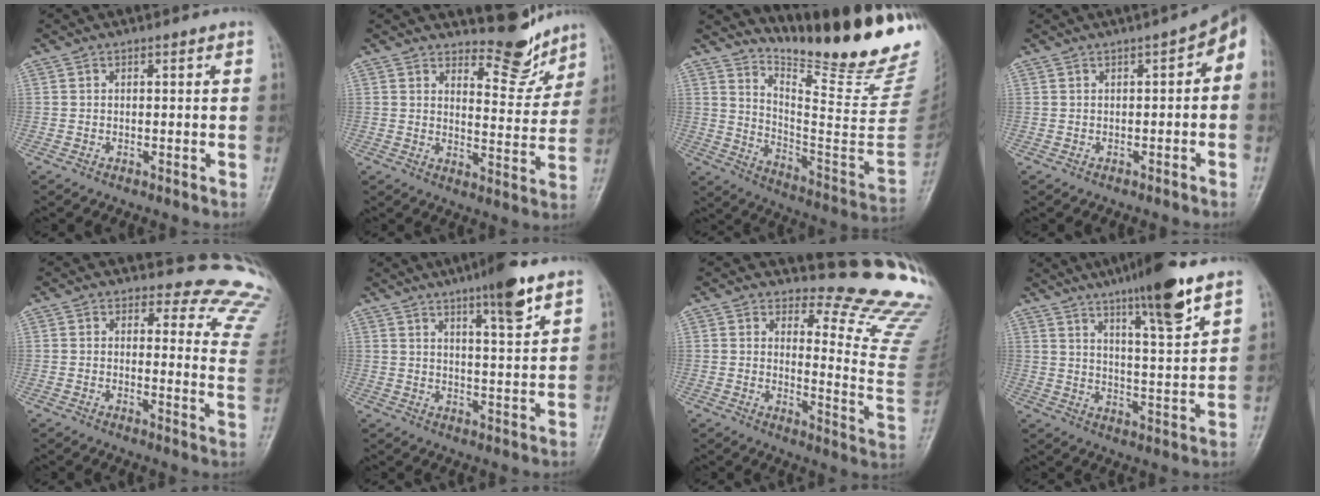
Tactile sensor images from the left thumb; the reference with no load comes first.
{"total": 8.2, "force": [7.3, 2.8, 2.3], "torque": [-0.003, -0.069, 0.106]}
{"total": 23.8, "force": [20.0, 2.2, 12.8], "torque": [-0.165, -0.176, 0.292]}
{"total": 5.2, "force": [0.1, 2.2, 4.7], "torque": [-0.041, 0.027, -0.010]}
{"total": 14.6, "force": [14.0, 3.9, 0.1], "torque": [0.061, -0.153, 0.108]}
{"total": 8.8, "force": [5.6, 1.2, 6.6], "torque": [-0.094, -0.030, 0.084]}
{"total": 15.6, "force": [14.4, 3.0, 5.2], "torque": [-0.027, -0.184, 0.151]}
{"total": 13.4, "force": [8.7, 1.8, 10.0], "torque": [-0.150, -0.046, 0.139]}